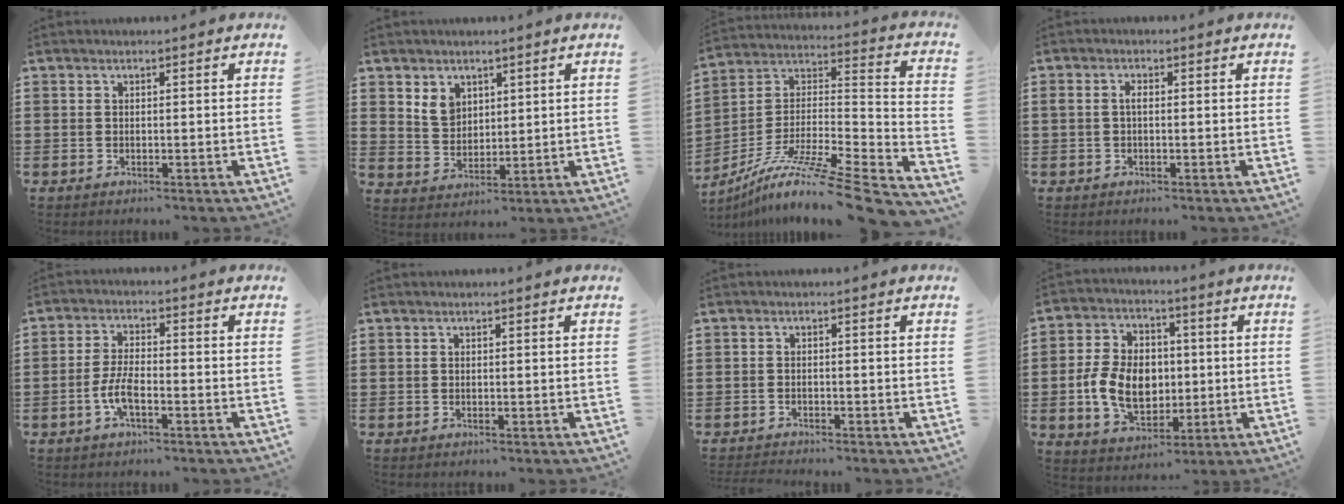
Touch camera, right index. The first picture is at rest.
{"total": 4.6, "force": [2.5, 3.4, 1.6], "torque": [-0.047, 0.012, 0.048]}
{"total": 11.0, "force": [-8.5, 0.2, 7.0], "torque": [-0.116, -0.006, -0.158]}
{"total": 1.5, "force": [-0.1, 0.7, 1.3], "torque": [-0.026, 0.002, -0.003]}
{"total": 4.9, "force": [-1.9, 1.5, 4.3], "torque": [-0.101, -0.005, -0.042]}
{"total": 0.0}
{"total": 1.1, "force": [-1.1, 0.3, -0.1], "torque": [-0.002, 0.002, -0.023]}
{"total": 9.9, "force": [-0.8, 7.4, 6.6], "torque": [-0.138, 0.009, -0.016]}